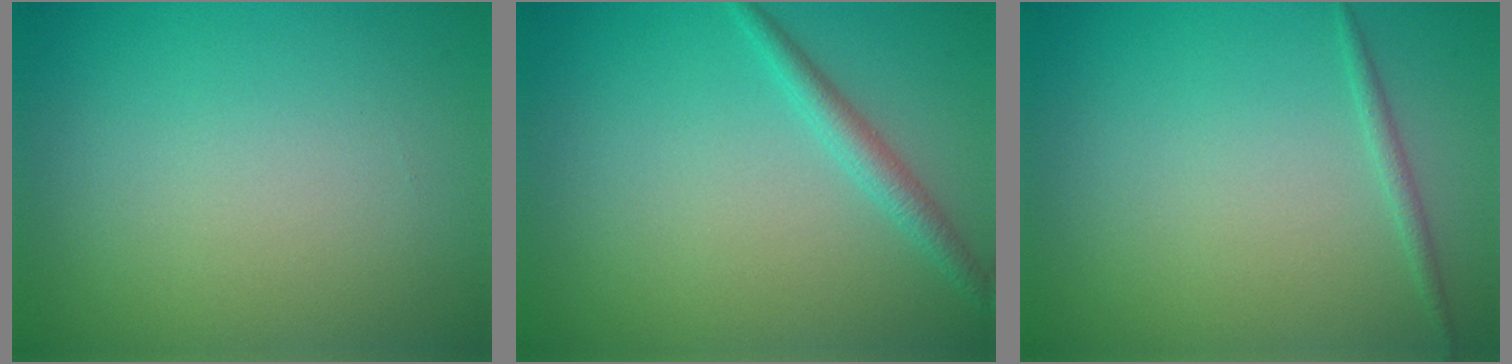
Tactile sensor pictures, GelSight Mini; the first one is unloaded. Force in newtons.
{"total": 1.9, "press": 1.9, "slide": 0.1}
{"total": 0.9, "press": 0.9, "slide": 0.1}